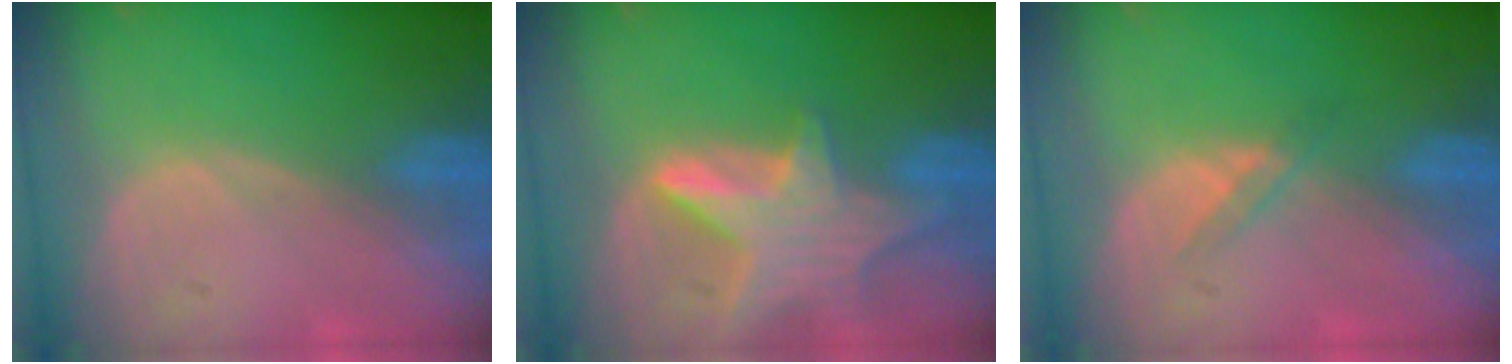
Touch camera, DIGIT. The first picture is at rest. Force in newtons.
{"total": 8.2, "press": 7.3, "slide": 3.7}
{"total": 1.9, "press": 1.7, "slide": 1.0}